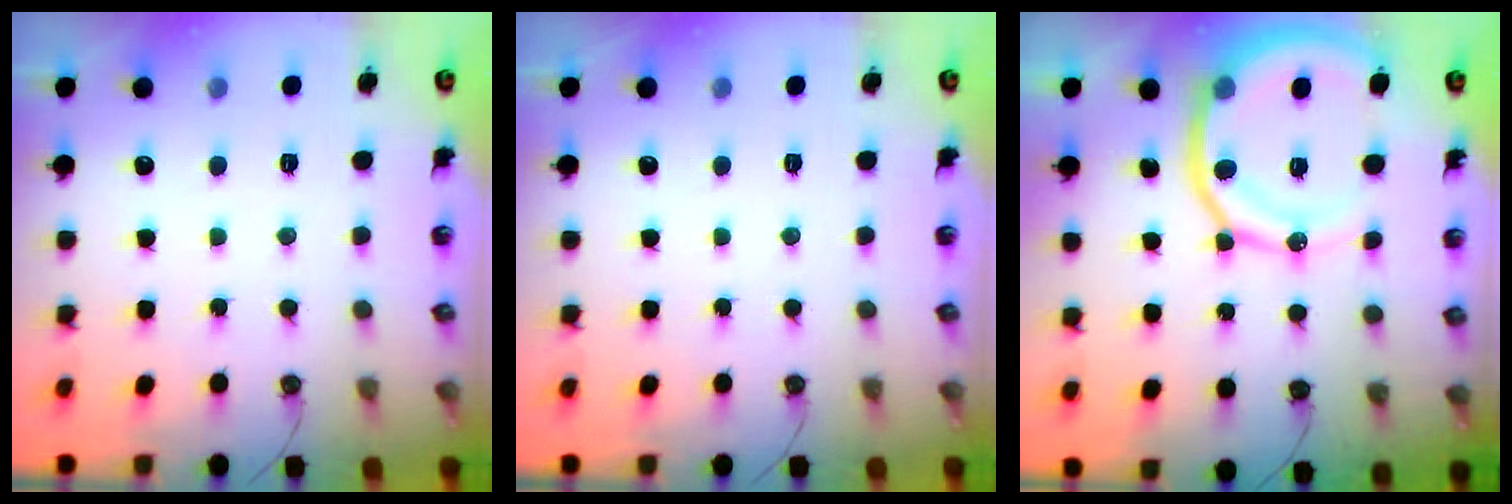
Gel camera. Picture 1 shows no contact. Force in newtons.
{"total": 0.0}
{"total": 17.5, "press": 17.3, "slide": 2.0}